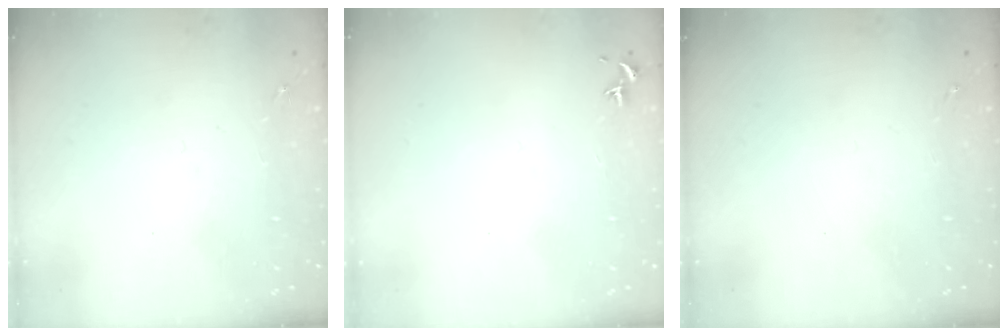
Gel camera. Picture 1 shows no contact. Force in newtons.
{"total": 0.7, "press": 0.6, "slide": 0.5}
{"total": 0.0}